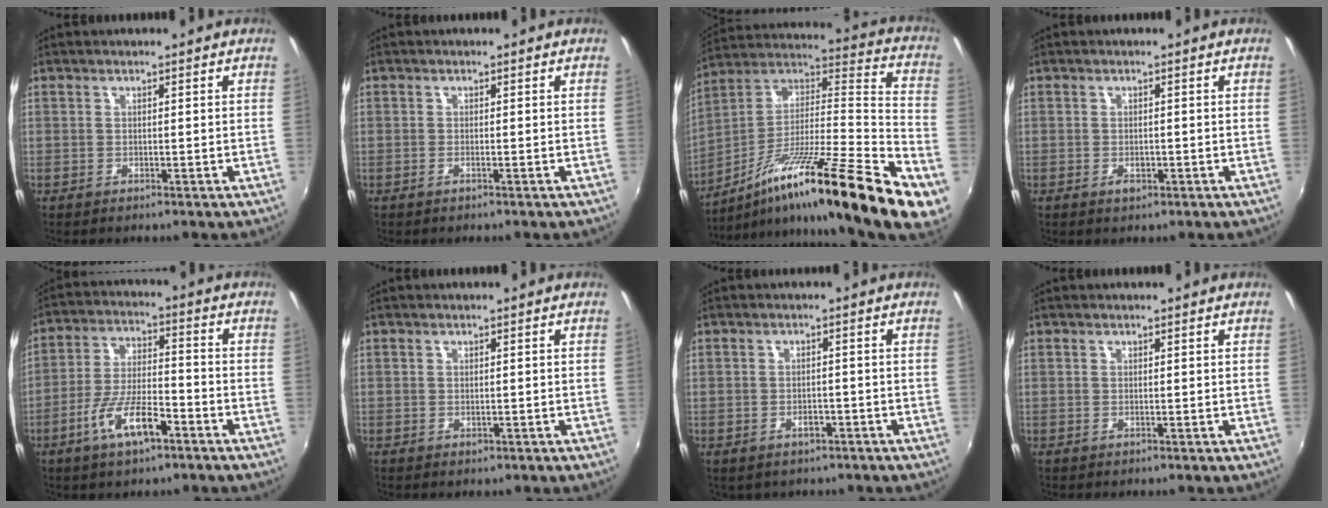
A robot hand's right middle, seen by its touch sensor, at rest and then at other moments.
{"total": 0.9, "force": [-0.6, -0.1, 0.6], "torque": [-0.010, 0.000, -0.013]}
{"total": 31.1, "force": [-15.6, 3.8, 26.6], "torque": [-0.371, -0.024, -0.260]}
{"total": 1.6, "force": [-0.8, 1.0, 1.0], "torque": [-0.017, -0.002, -0.013]}
{"total": 10.3, "force": [-5.7, 3.1, 8.0], "torque": [-0.158, -0.001, -0.101]}
{"total": 0.0}
{"total": 2.6, "force": [-1.2, 1.9, 1.3], "torque": [-0.027, -0.003, -0.012]}
{"total": 0.0}